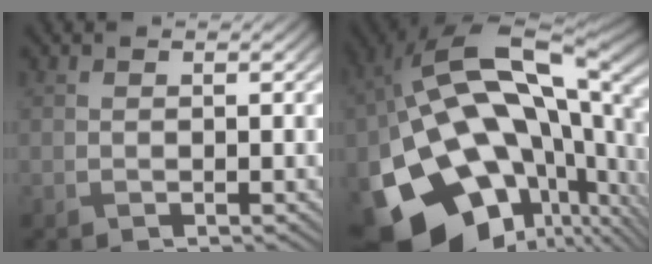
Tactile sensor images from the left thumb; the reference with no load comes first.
{"total": 21.7, "force": [-3.4, 14.0, 16.2], "torque": [-0.330, -0.078, -0.014]}